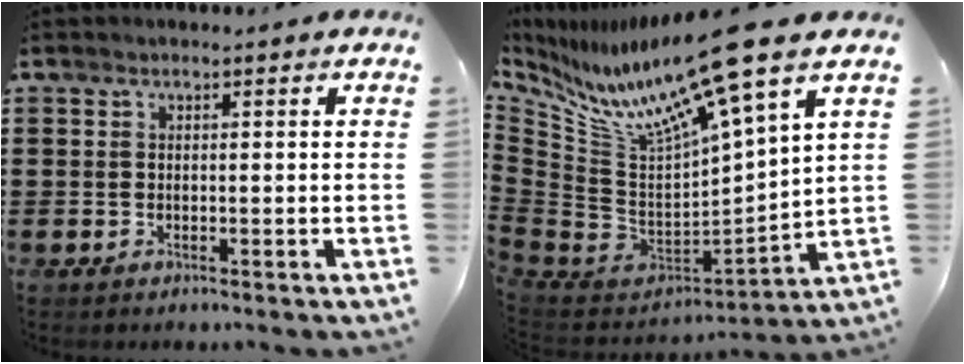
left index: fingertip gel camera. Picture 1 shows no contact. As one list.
[{"total": 14.3, "force": [9.4, 1.6, 10.6], "torque": [-0.224, -0.070, 0.141]}]